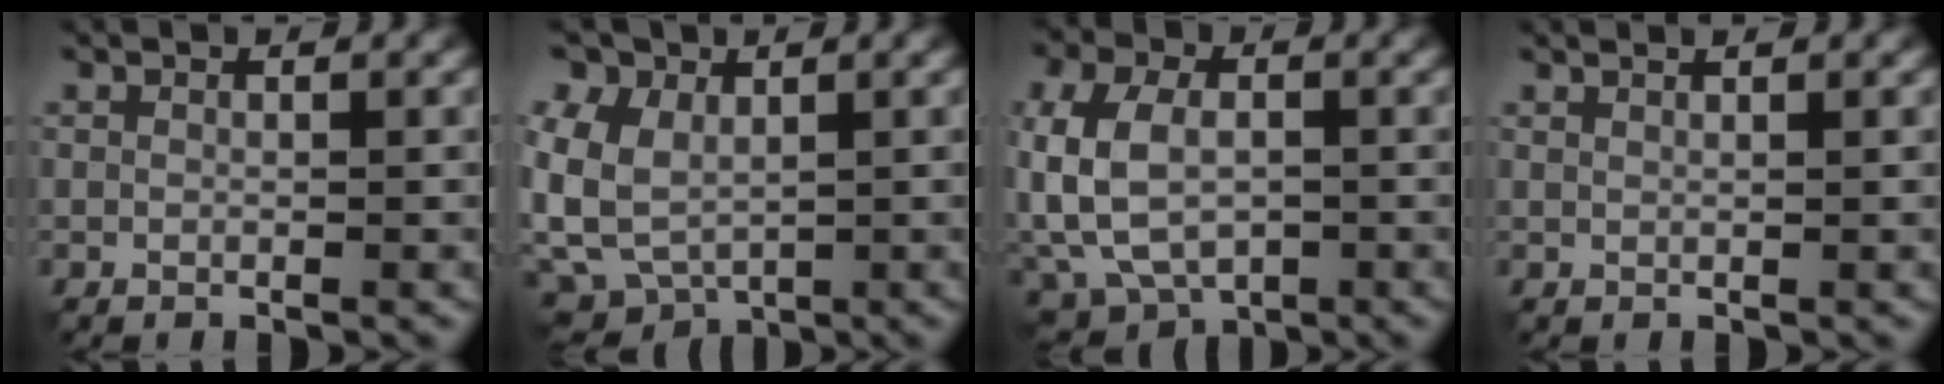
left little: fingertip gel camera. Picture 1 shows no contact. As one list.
[{"total": 6.9, "force": [1.3, 4.9, 4.7], "torque": [-0.118, 0.000, 0.018]}, {"total": 10.1, "force": [-1.9, 6.4, 7.5], "torque": [-0.170, 0.000, -0.035]}, {"total": 1.4, "force": [1.1, 0.4, 0.9], "torque": [-0.002, 0.003, 0.003]}]